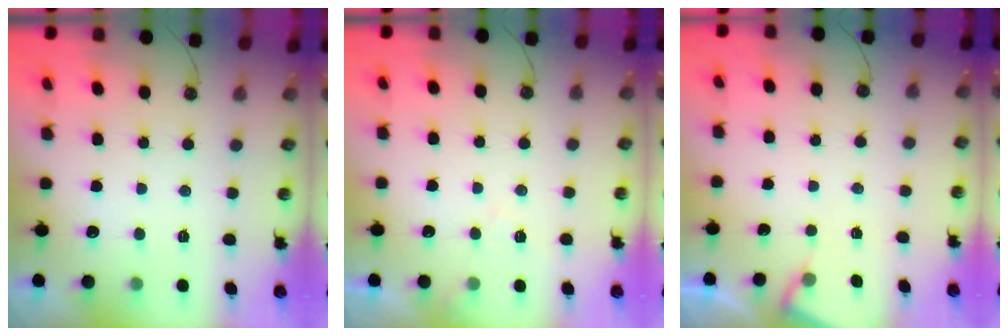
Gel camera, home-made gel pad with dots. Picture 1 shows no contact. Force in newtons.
{"total": 5.4, "press": 5.3, "slide": 0.8}
{"total": 3.8, "press": 3.7, "slide": 0.6}